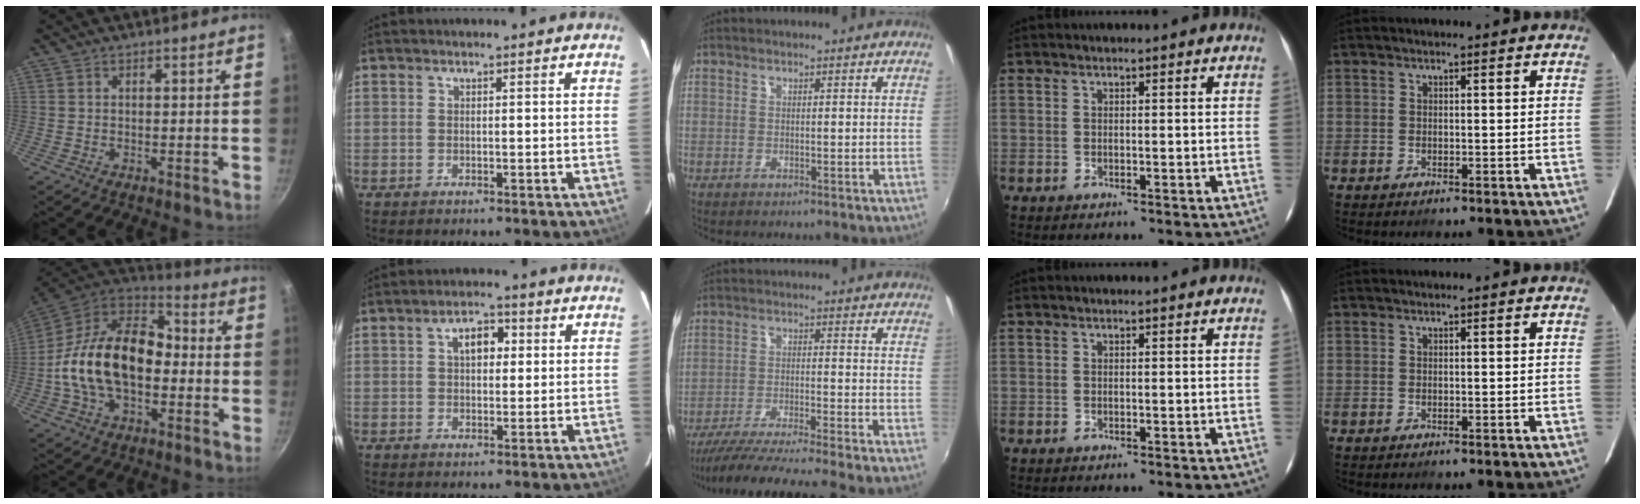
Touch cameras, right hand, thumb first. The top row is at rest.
{"thumb": {"total": 21.9, "force": [-2.3, 14.2, 16.6], "torque": [-0.269, 0.046, -0.056]}, "index": {"total": 5.0, "force": [1.4, 3.1, 3.7], "torque": [-0.058, 0.018, 0.023]}, "middle": {"total": 22.0, "force": [-19.7, -1.9, 9.5], "torque": [-0.167, -0.046, -0.300]}}